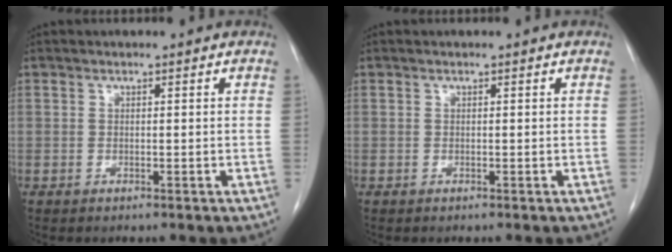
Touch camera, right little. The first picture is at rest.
{"total": 0.0}